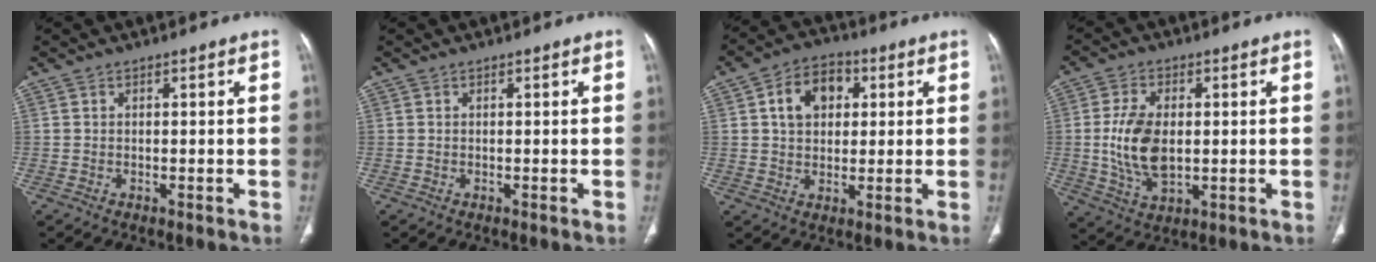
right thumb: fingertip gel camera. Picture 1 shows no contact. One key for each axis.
{"total": 0.0}
{"total": 9.3, "fx": 2.5, "fy": 6.8, "fz": 5.9, "tx": -0.070, "ty": 0.006, "tz": 0.035}
{"total": 10.8, "fx": 0.0, "fy": 6.3, "fz": 8.7, "tx": -0.169, "ty": -0.006, "tz": 0.008}